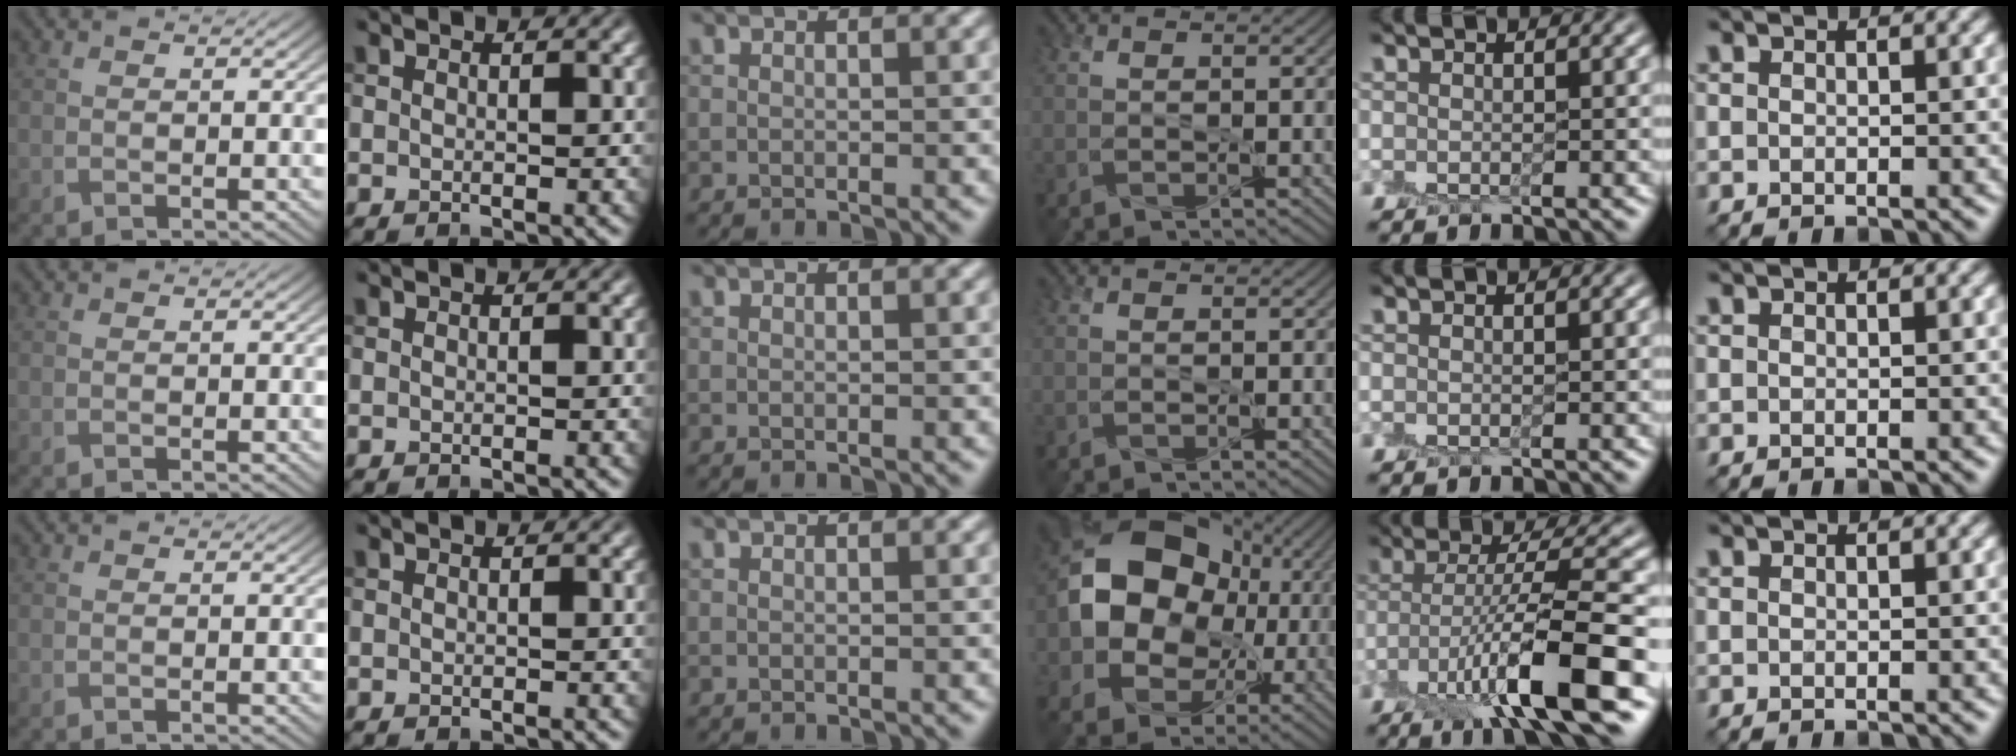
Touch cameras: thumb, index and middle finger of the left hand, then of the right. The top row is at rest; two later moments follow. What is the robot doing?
{"motion": "peel", "object": "postage stamp"}